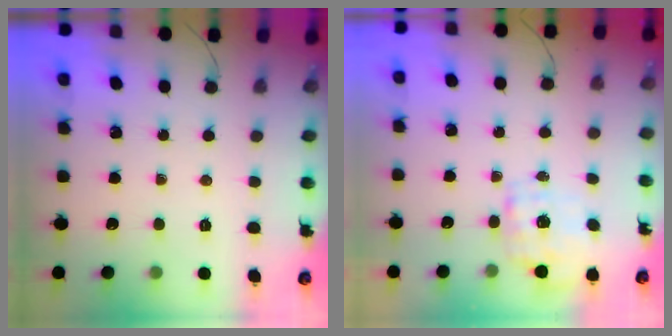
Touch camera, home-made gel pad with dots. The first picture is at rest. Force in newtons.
{"total": 1.8, "press": 1.7, "slide": 0.6}